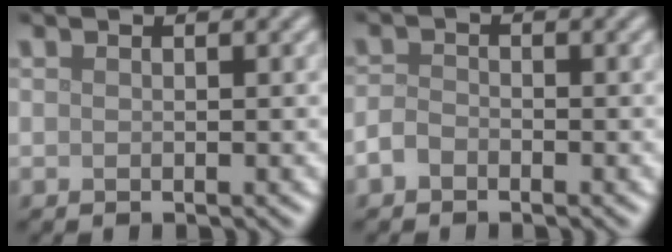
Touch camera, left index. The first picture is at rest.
{"total": 1.5, "force": [-1.0, 0.9, 0.7], "torque": [-0.012, 0.002, -0.023]}